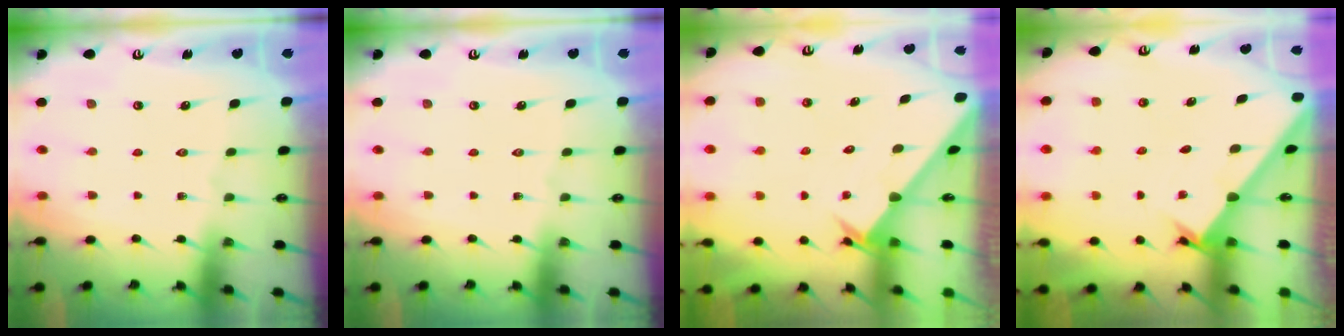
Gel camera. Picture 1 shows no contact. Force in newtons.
{"total": 0.0}
{"total": 2.4, "press": 2.4, "slide": 0.1}
{"total": 1.7, "press": 1.7, "slide": 0.1}